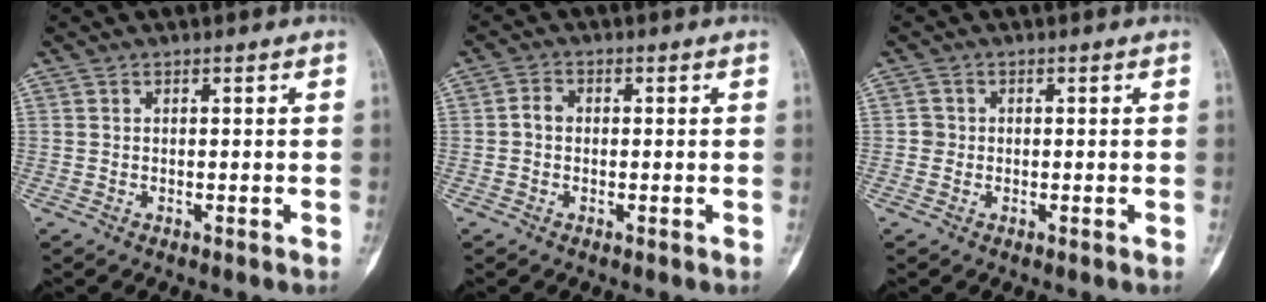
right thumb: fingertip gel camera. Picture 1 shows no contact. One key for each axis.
{"total": 2.3, "fx": -0.2, "fy": 1.9, "fz": 1.2, "tx": -0.012, "ty": 0.009, "tz": -0.010}
{"total": 1.4, "fx": -0.2, "fy": 1.3, "fz": 0.2, "tx": 0.006, "ty": 0.006, "tz": -0.005}